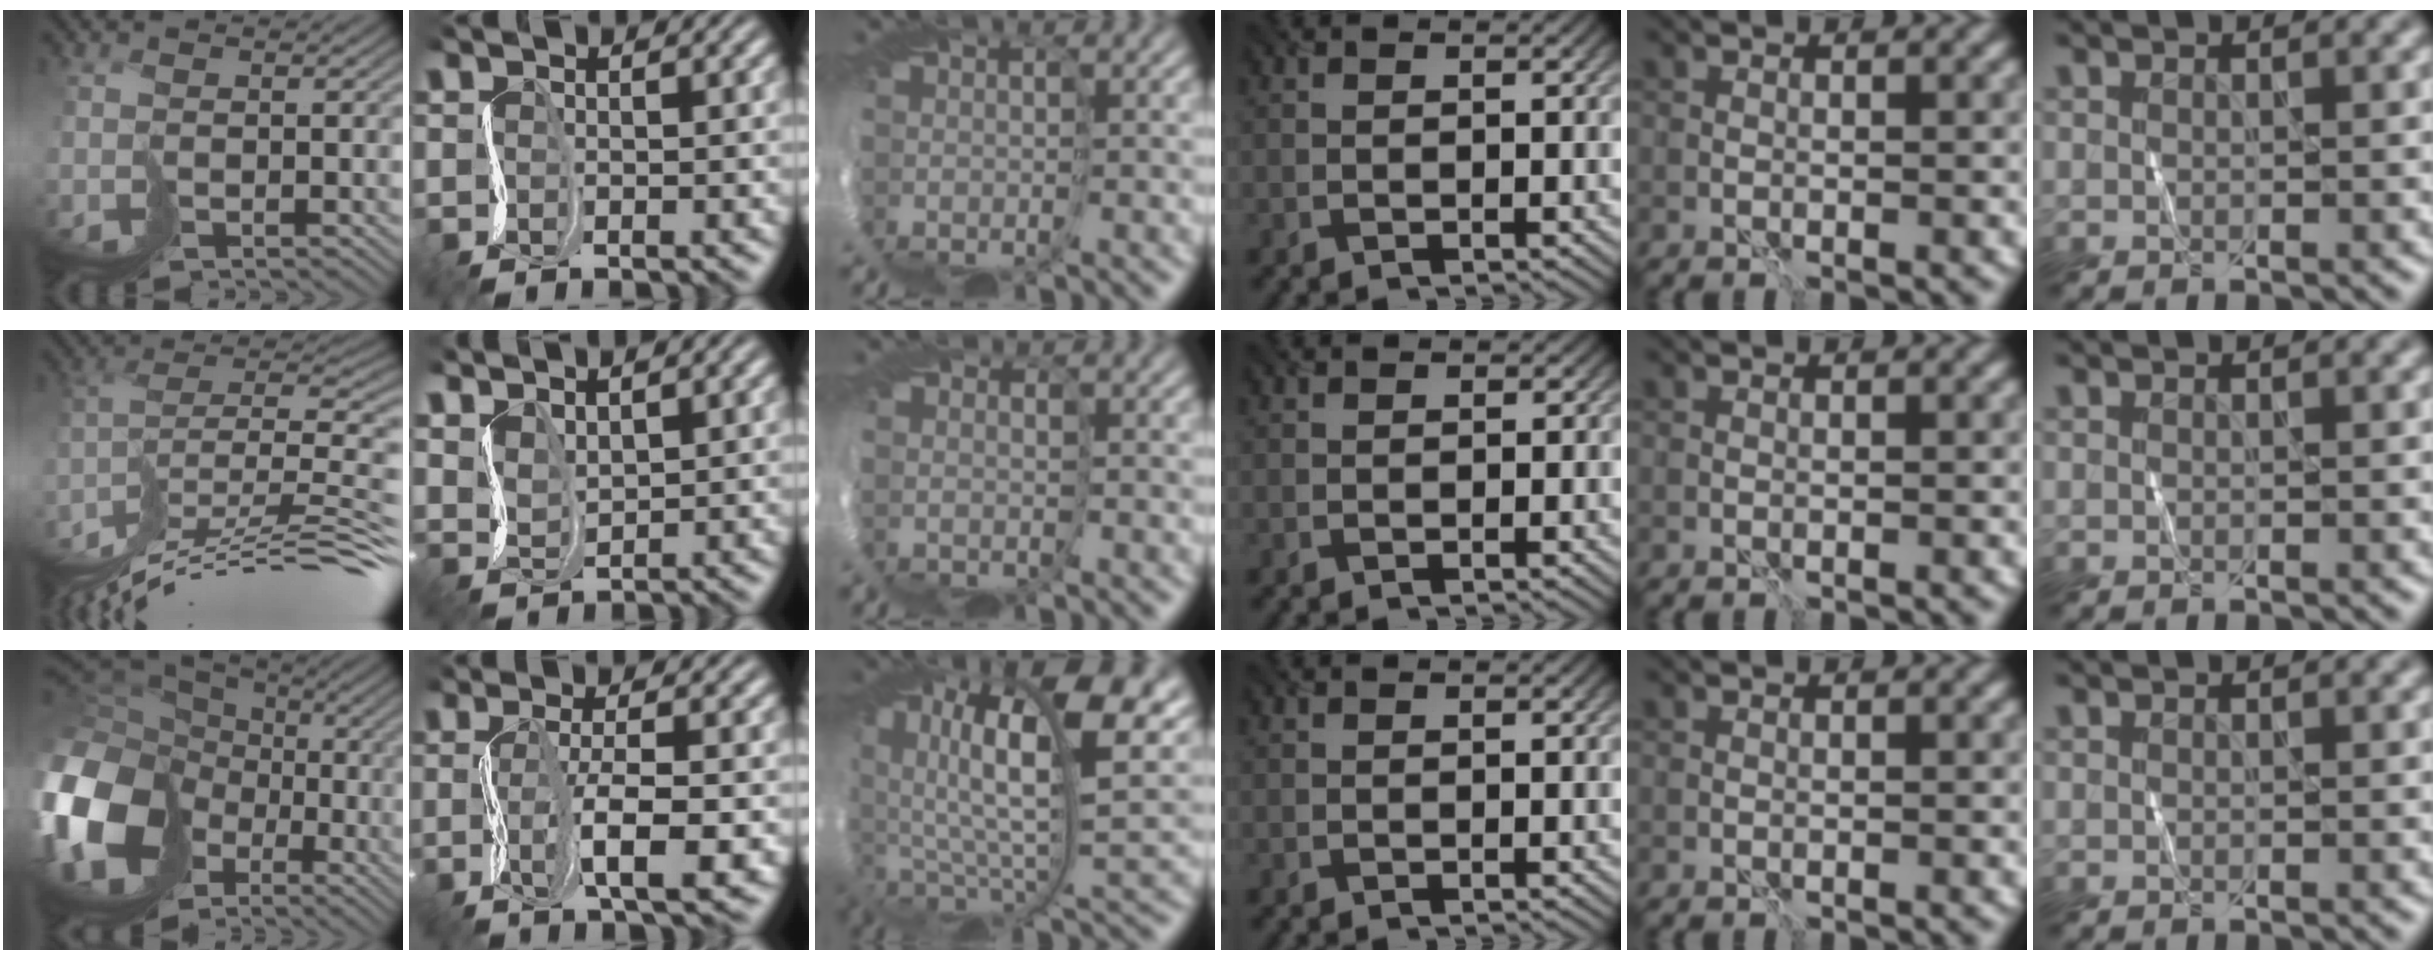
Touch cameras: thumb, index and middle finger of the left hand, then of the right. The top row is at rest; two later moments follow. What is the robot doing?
{"motion": "cut", "object": "paper bag"}